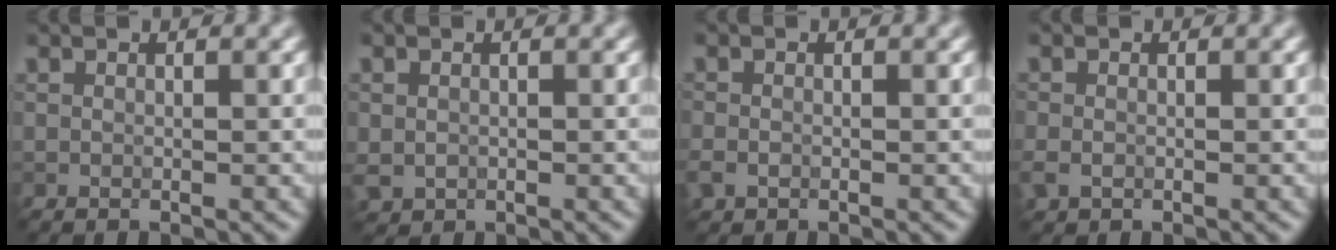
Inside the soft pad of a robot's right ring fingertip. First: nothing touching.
{"total": 1.4, "force": [-0.6, -0.5, -1.1], "torque": [-0.015, -0.014, 0.030]}
{"total": 1.8, "force": [-1.5, -0.7, -0.8], "torque": [-0.018, -0.013, 0.011]}
{"total": 1.5, "force": [-1.2, -0.7, -0.7], "torque": [-0.018, -0.017, 0.016]}